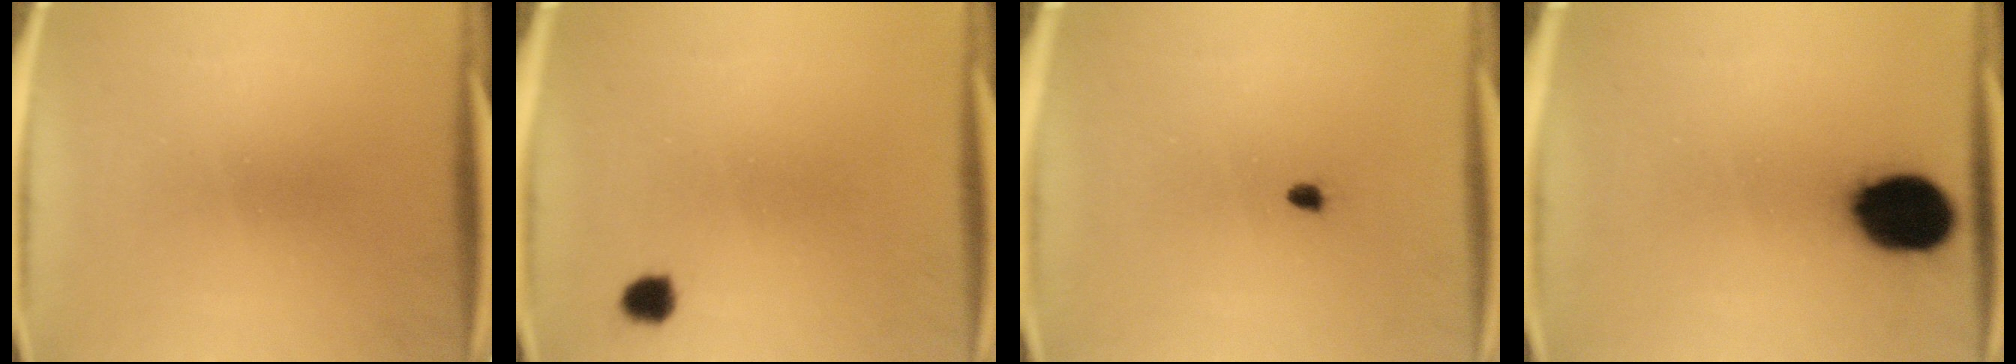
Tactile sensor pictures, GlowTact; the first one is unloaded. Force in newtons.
{"total": 2.4}
{"total": 1.0}
{"total": 15.5}